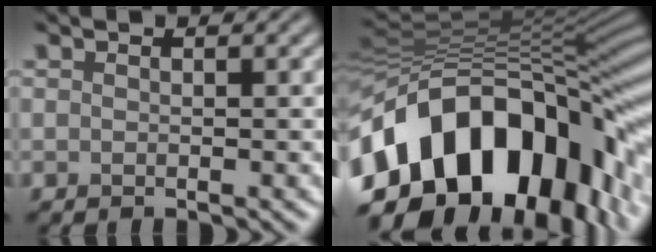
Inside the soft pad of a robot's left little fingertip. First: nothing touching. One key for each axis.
{"total": 18.2, "fx": -7.0, "fy": 11.1, "fz": 12.7, "tx": -0.226, "ty": 0.000, "tz": -0.111}